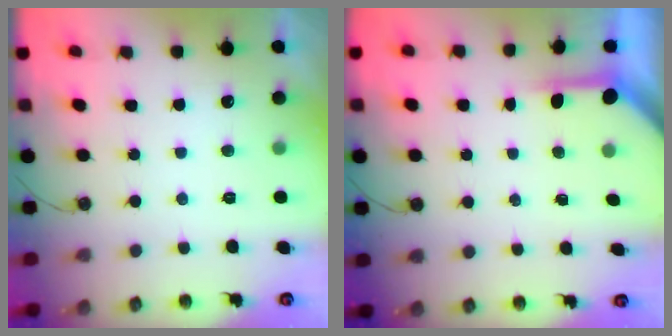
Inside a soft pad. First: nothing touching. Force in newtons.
{"total": 4.0, "press": 4.0, "slide": 0.4}